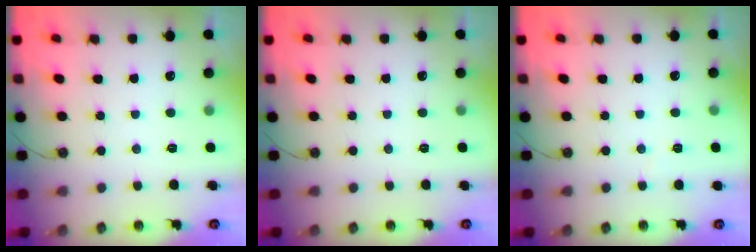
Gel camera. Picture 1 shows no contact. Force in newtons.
{"total": 0.0}
{"total": 3.3, "press": 2.5, "slide": 2.2}